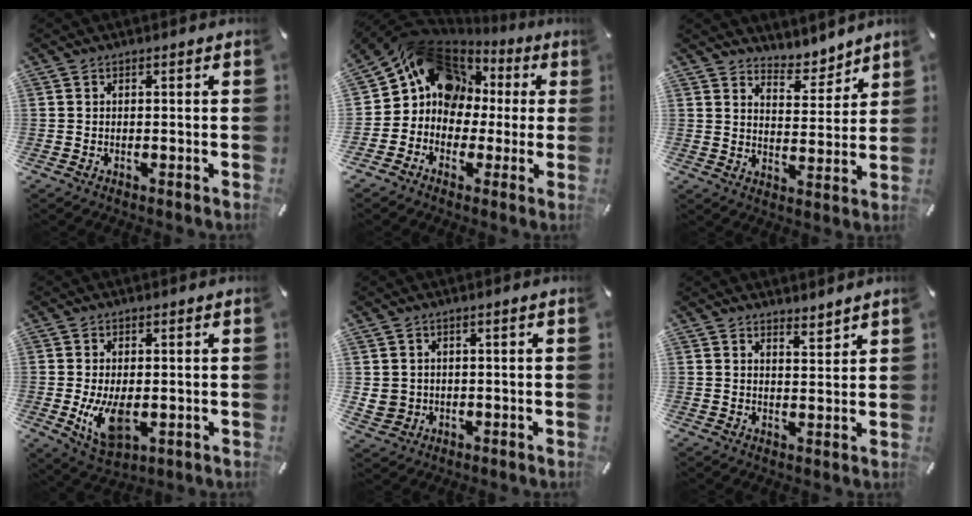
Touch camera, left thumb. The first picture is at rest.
{"total": 14.7, "force": [5.3, 12.7, 5.3], "torque": [-0.092, -0.033, 0.107]}
{"total": 6.5, "force": [5.7, 3.0, 0.0], "torque": [0.012, -0.057, 0.100]}
{"total": 9.0, "force": [-0.9, 5.1, 7.4], "torque": [-0.147, -0.013, -0.012]}
{"total": 3.9, "force": [0.6, 3.8, 0.8], "torque": [-0.029, 0.005, 0.013]}
{"total": 3.4, "force": [3.3, 0.6, 0.1], "torque": [0.009, -0.028, 0.060]}